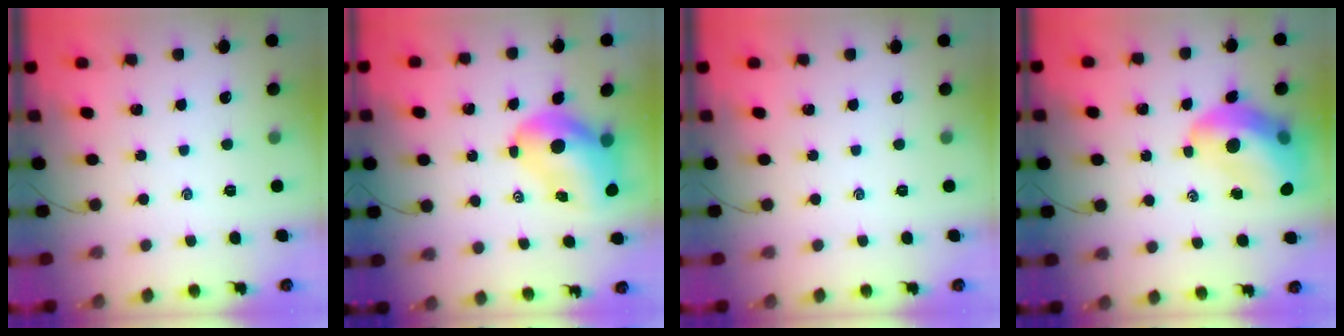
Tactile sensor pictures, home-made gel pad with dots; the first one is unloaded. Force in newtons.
{"total": 9.7, "press": 9.2, "slide": 3.0}
{"total": 0.0}
{"total": 14.2, "press": 13.7, "slide": 3.6}